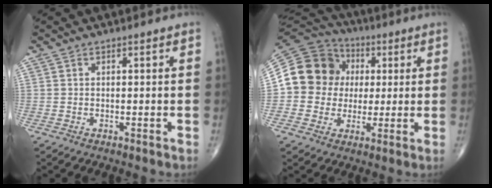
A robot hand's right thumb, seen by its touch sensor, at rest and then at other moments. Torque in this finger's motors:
{"motor_torque": [1.87, 1.89, 0.68, -0.54, 0.02]}